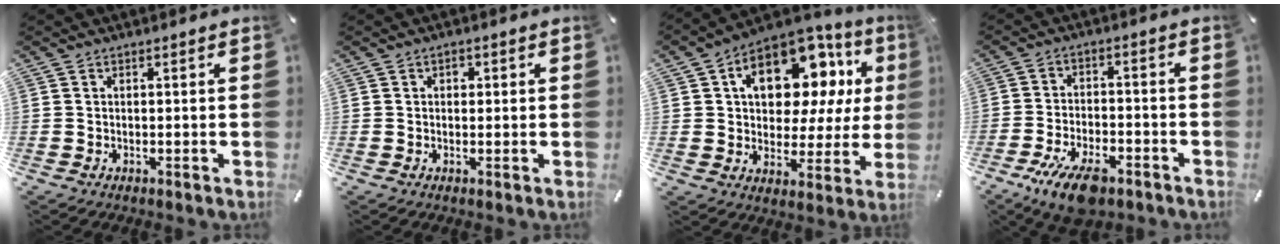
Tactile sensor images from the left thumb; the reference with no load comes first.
{"total": 1.4, "force": [0.3, 1.2, 0.7], "torque": [-0.008, 0.005, 0.001]}
{"total": 17.4, "force": [7.0, 10.8, 11.7], "torque": [-0.179, -0.041, 0.120]}
{"total": 10.0, "force": [-6.1, 4.7, 6.4], "torque": [-0.122, 0.030, -0.110]}